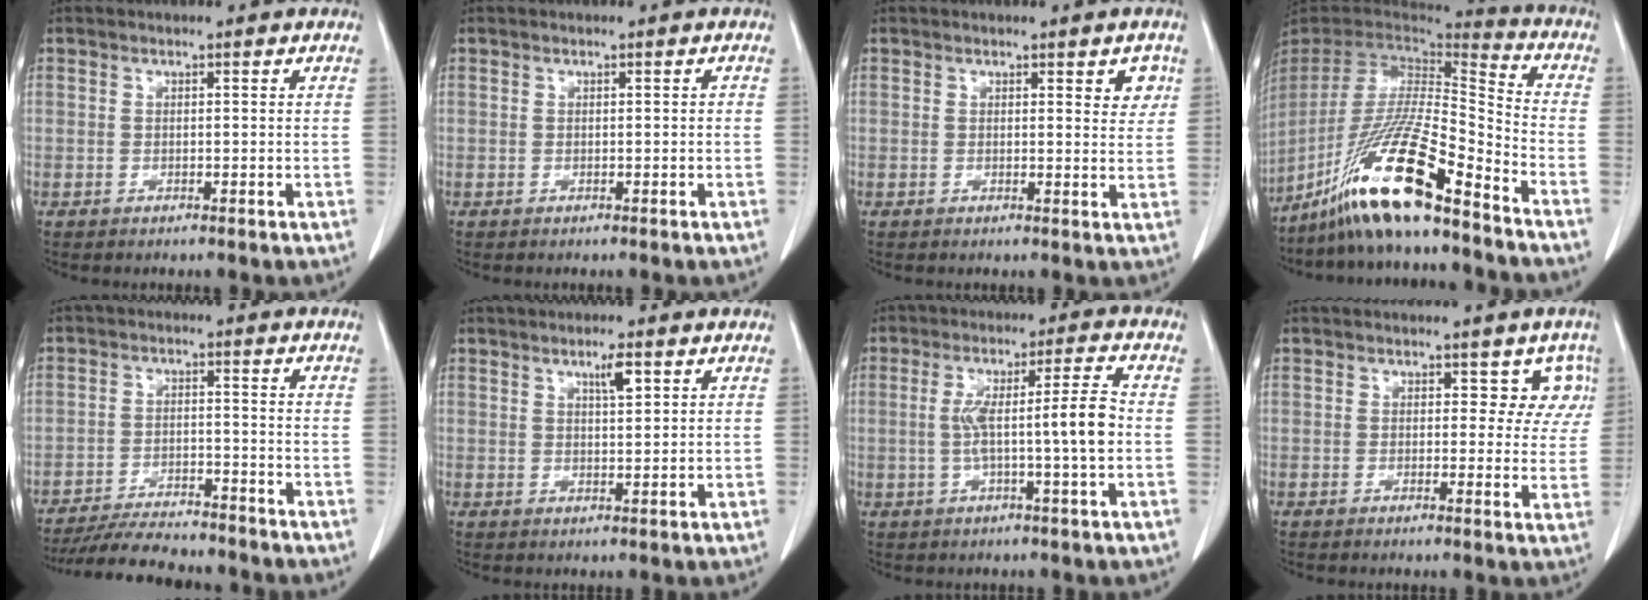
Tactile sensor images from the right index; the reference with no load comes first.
{"total": 0.0}
{"total": 3.2, "force": [1.5, 1.1, 2.7], "torque": [-0.028, -0.003, 0.014]}
{"total": 19.4, "force": [-13.5, 1.0, 14.0], "torque": [-0.302, -0.036, -0.254]}
{"total": 11.1, "force": [-10.3, 1.6, 3.9], "torque": [-0.062, -0.011, -0.163]}
{"total": 3.1, "force": [1.6, 0.4, 2.6], "torque": [-0.046, -0.003, 0.027]}
{"total": 8.7, "force": [-0.7, -0.3, 8.6], "torque": [-0.151, 0.018, -0.009]}
{"total": 4.5, "force": [2.1, 3.0, 2.6], "torque": [0.004, 0.003, 0.014]}